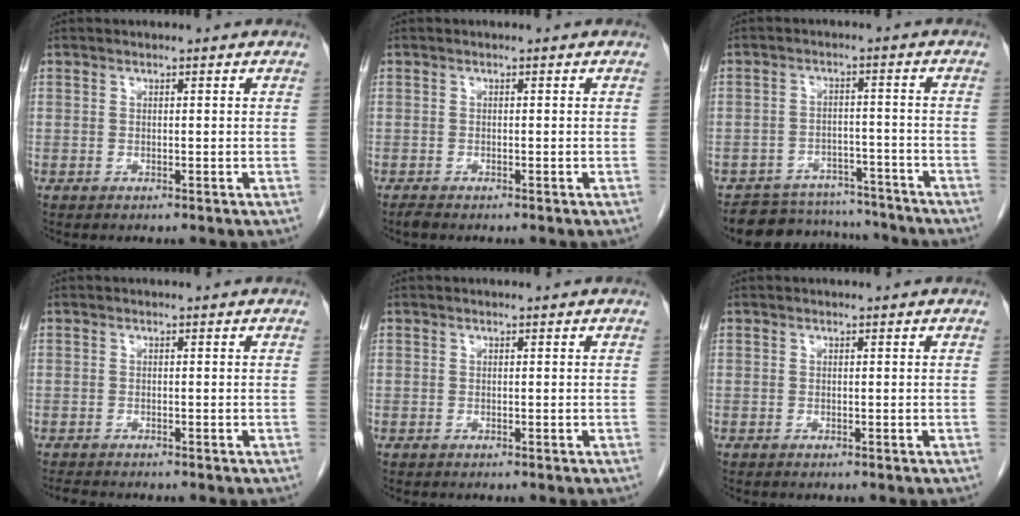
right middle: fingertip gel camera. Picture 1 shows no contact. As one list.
[{"total": 0.8, "force": [-0.7, 0.1, 0.3], "torque": [-0.016, -0.004, -0.014]}, {"total": 10.1, "force": [-9.6, 3.3, 0.6], "torque": [0.004, 0.015, -0.131]}, {"total": 2.1, "force": [-2.0, 0.3, 0.7], "torque": [-0.014, -0.007, -0.029]}, {"total": 0.0}, {"total": 0.0}]